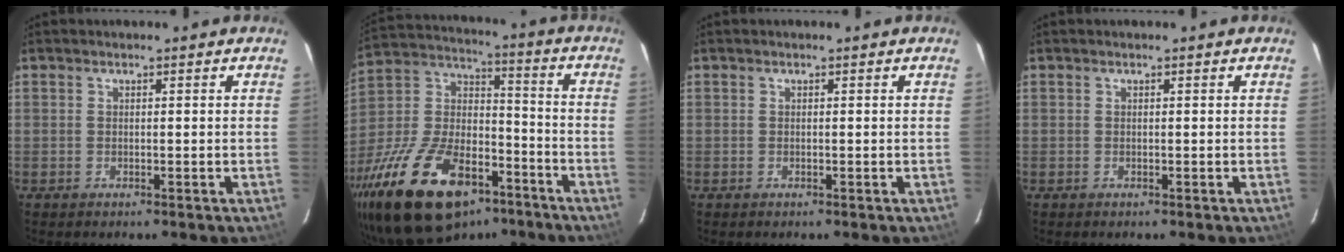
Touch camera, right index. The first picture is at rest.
{"total": 29.8, "force": [-18.0, 15.1, 18.4], "torque": [-0.376, -0.004, -0.290]}
{"total": 0.0}
{"total": 0.0}